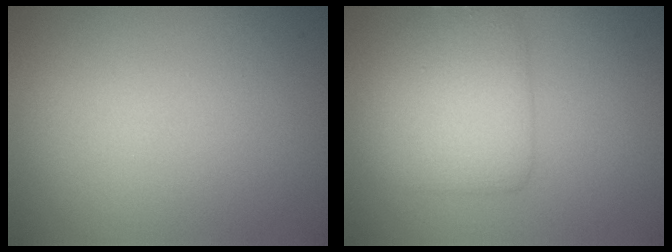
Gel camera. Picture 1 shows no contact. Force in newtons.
{"total": 4.3, "press": 4.3, "slide": 0.0}